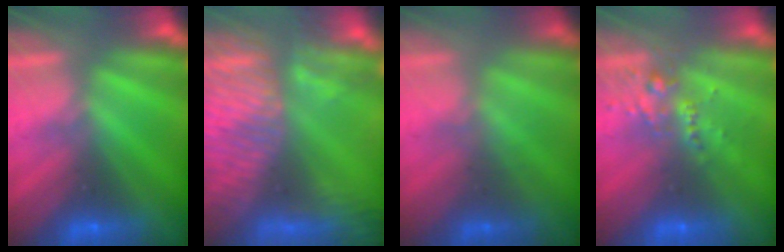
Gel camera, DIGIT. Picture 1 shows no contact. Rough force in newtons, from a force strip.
{"total": 6.9}
{"total": 1.8}
{"total": 2.6}